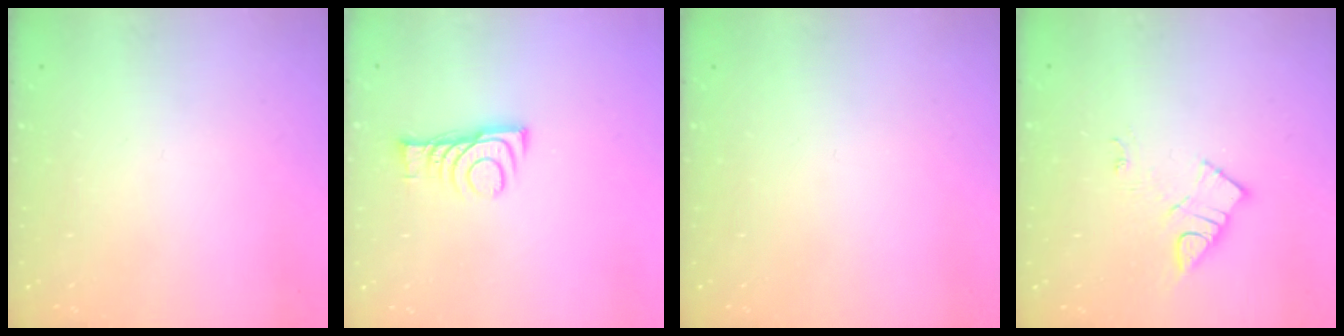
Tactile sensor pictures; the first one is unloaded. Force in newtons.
{"total": 7.9, "press": 7.8, "slide": 0.4}
{"total": 0.0}
{"total": 8.5, "press": 8.5, "slide": 0.5}